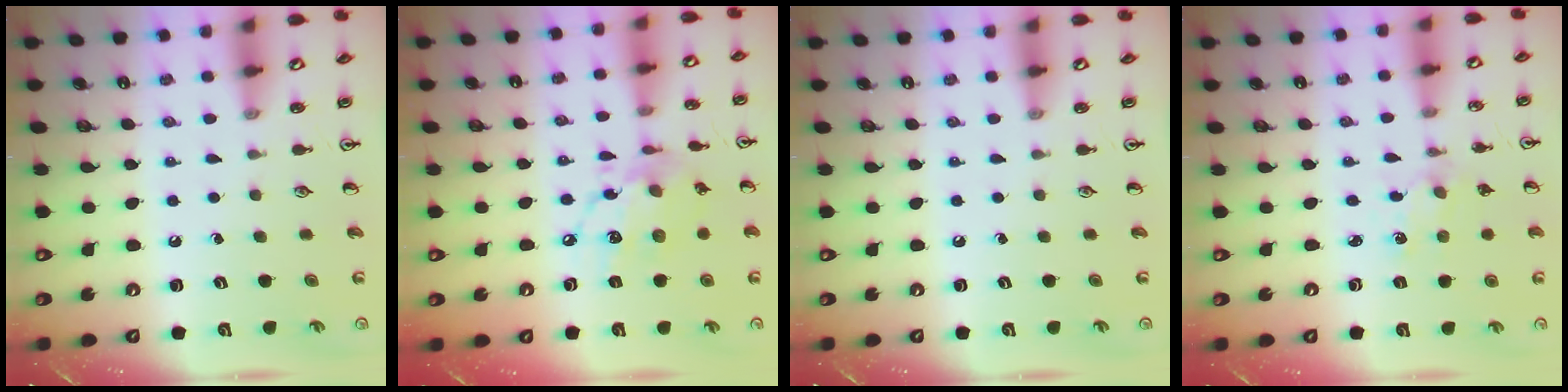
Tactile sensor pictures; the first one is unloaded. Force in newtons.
{"total": 13.5, "press": 13.4, "slide": 1.0}
{"total": 0.0}
{"total": 2.0, "press": 1.9, "slide": 0.4}